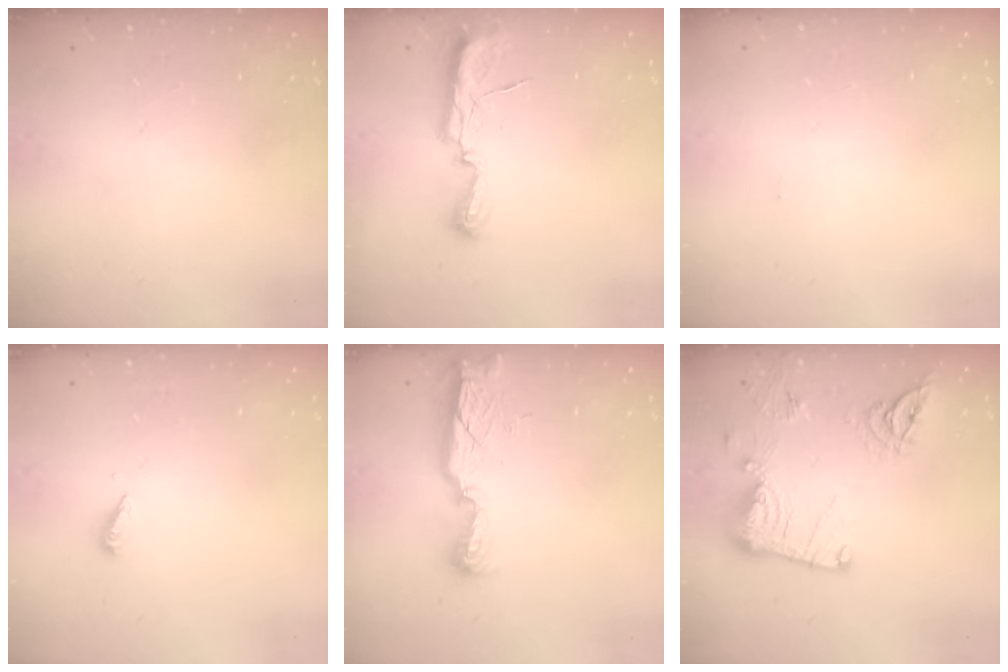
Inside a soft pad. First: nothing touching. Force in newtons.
{"total": 8.8, "press": 8.2, "slide": 3.2}
{"total": 6.0, "press": 0.9, "slide": 5.9}
{"total": 2.8, "press": 2.8, "slide": 0.2}
{"total": 11.7, "press": 10.4, "slide": 5.3}
{"total": 17.4, "press": 17.4, "slide": 1.1}